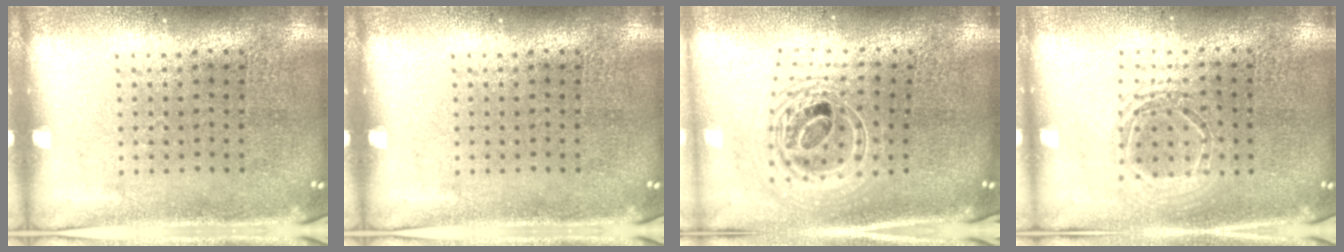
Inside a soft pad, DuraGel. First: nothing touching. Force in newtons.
{"total": 0.0}
{"total": 2.4, "press": 1.8, "slide": 1.6}
{"total": 1.5, "press": 1.3, "slide": 0.8}